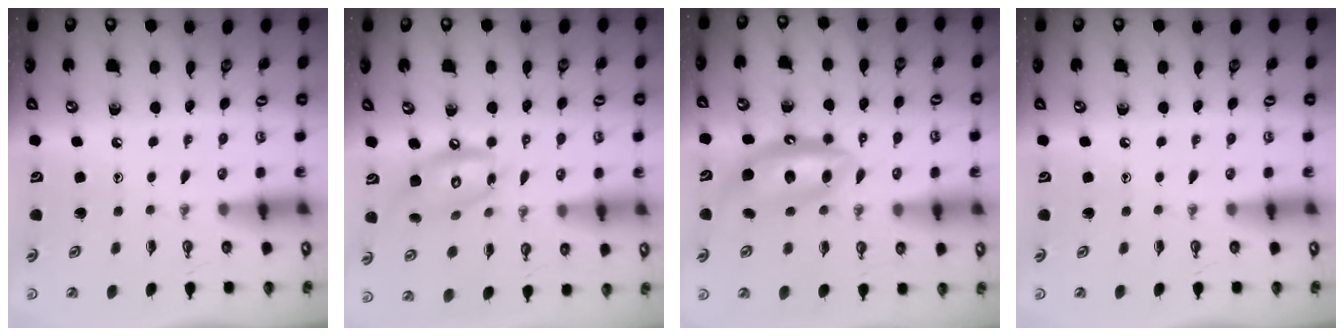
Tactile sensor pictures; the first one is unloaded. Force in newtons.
{"total": 12.7, "press": 12.7, "slide": 1.1}
{"total": 11.6, "press": 11.6, "slide": 1.3}
{"total": 0.0}